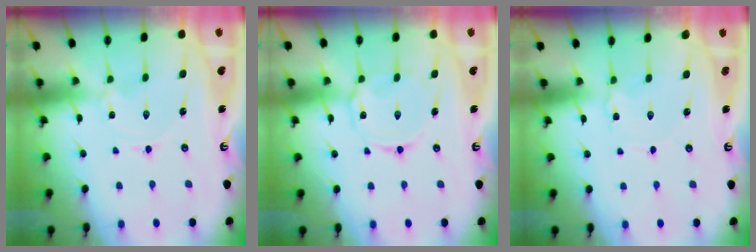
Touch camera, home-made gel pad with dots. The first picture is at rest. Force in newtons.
{"total": 5.2, "press": 5.1, "slide": 0.4}
{"total": 1.6, "press": 1.5, "slide": 0.2}